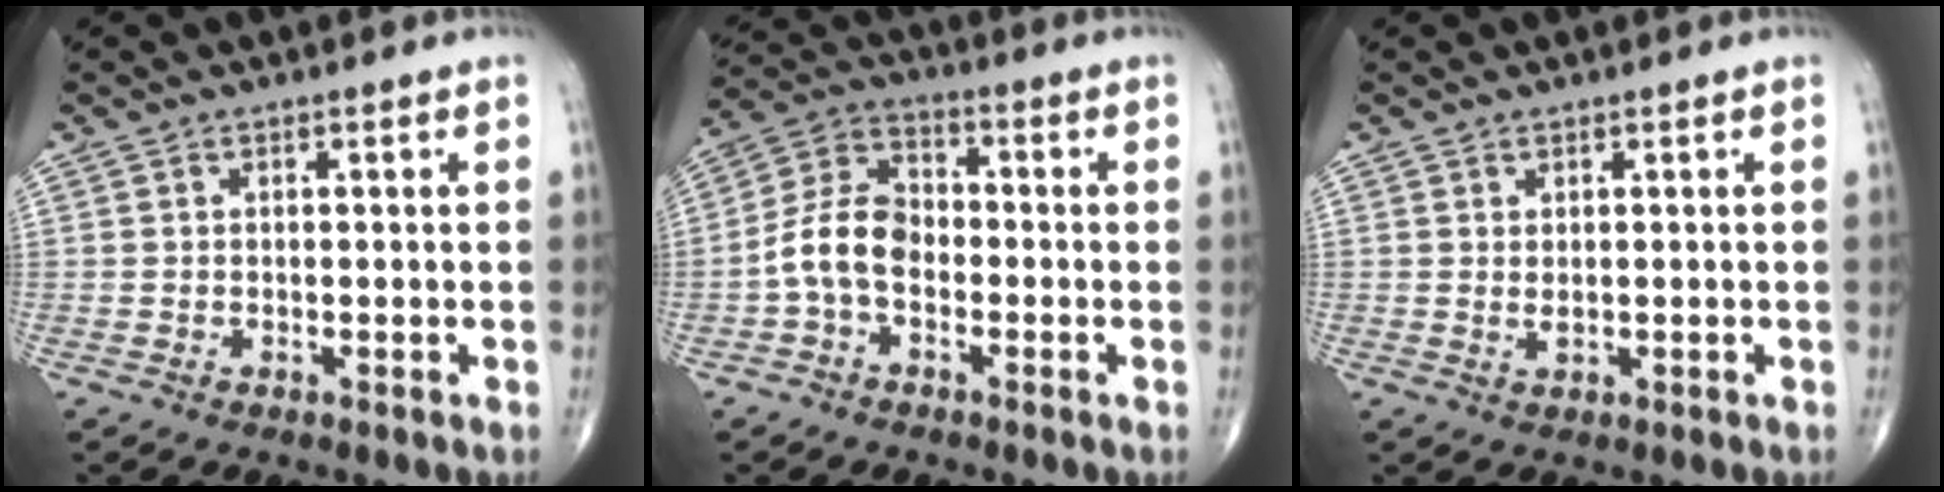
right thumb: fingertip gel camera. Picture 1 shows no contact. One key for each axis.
{"total": 8.9, "fx": -2.3, "fy": 5.8, "fz": 6.3, "tx": -0.114, "ty": 0.035, "tz": -0.056}
{"total": 1.3, "fx": 0.4, "fy": 0.6, "fz": 1.1, "tx": -0.019, "ty": -0.004, "tz": 0.011}